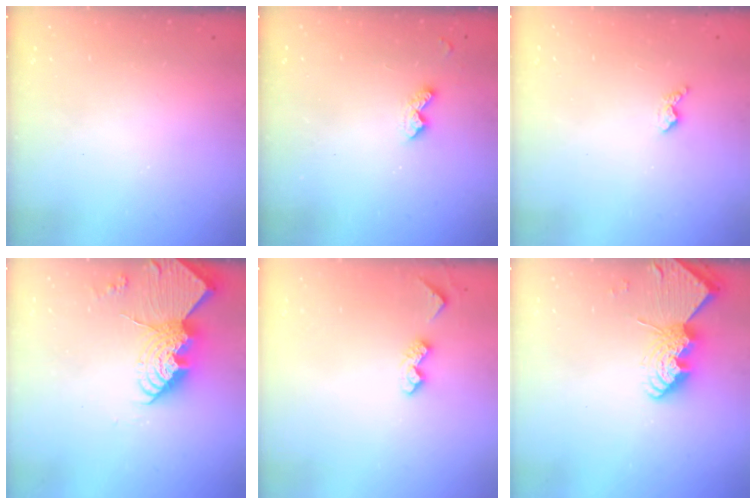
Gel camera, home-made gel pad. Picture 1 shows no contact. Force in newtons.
{"total": 4.8, "press": 4.8, "slide": 0.7}
{"total": 3.0, "press": 3.0, "slide": 0.5}
{"total": 17.5, "press": 17.5, "slide": 1.7}
{"total": 7.2, "press": 7.1, "slide": 0.7}
{"total": 11.6, "press": 11.6, "slide": 0.9}